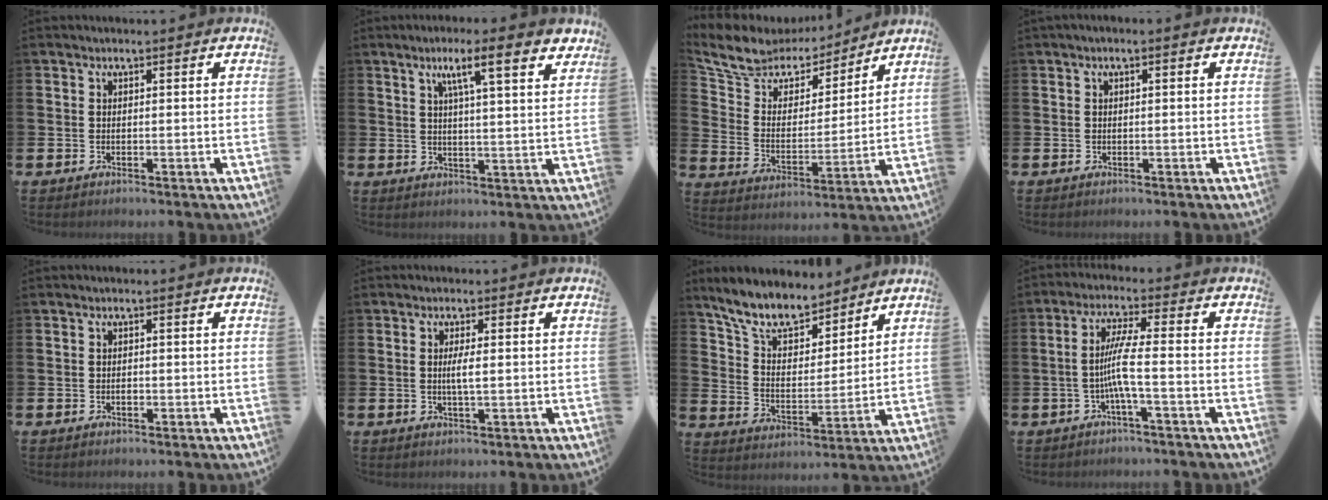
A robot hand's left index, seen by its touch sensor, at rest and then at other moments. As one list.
[{"total": 7.5, "force": [4.9, 1.4, 5.4], "torque": [-0.086, -0.019, 0.074]}, {"total": 8.3, "force": [7.2, 3.9, 1.4], "torque": [-0.074, -0.048, 0.129]}, {"total": 0.6, "force": [-0.1, 0.1, 0.6], "torque": [-0.018, 0.003, 0.000]}, {"total": 0.6, "force": [-0.2, 0.4, 0.5], "torque": [-0.009, 0.001, -0.005]}, {"total": 2.0, "force": [0.1, 0.4, 2.0], "torque": [-0.029, -0.005, -0.002]}, {"total": 9.7, "force": [8.4, 3.5, 3.4], "torque": [-0.112, -0.047, 0.154]}, {"total": 5.4, "force": [-1.4, -0.2, 5.2], "torque": [-0.100, -0.005, -0.033]}]